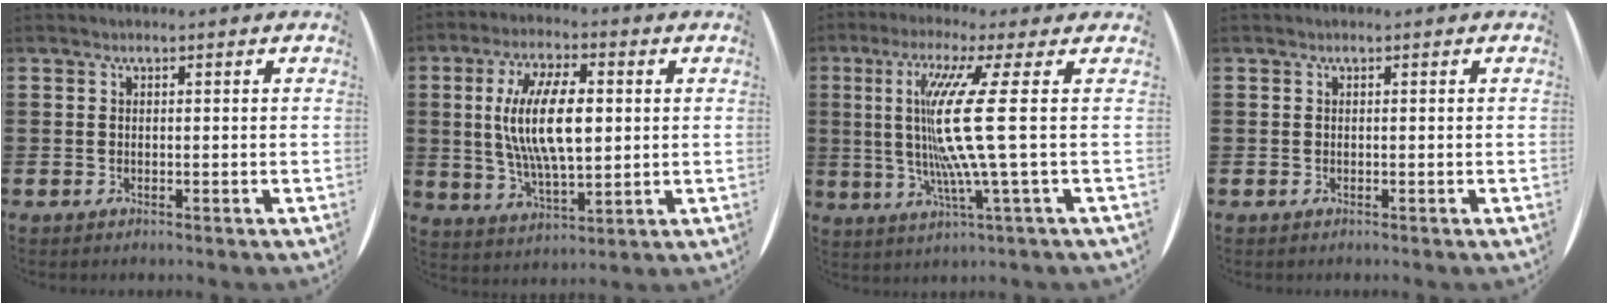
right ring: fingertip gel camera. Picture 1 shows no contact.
{"total": 10.9, "force": [1.8, 4.3, 9.9], "torque": [-0.212, 0.010, 0.025]}
{"total": 12.5, "force": [1.4, -0.6, 12.4], "torque": [-0.277, -0.022, 0.000]}
{"total": 0.0}